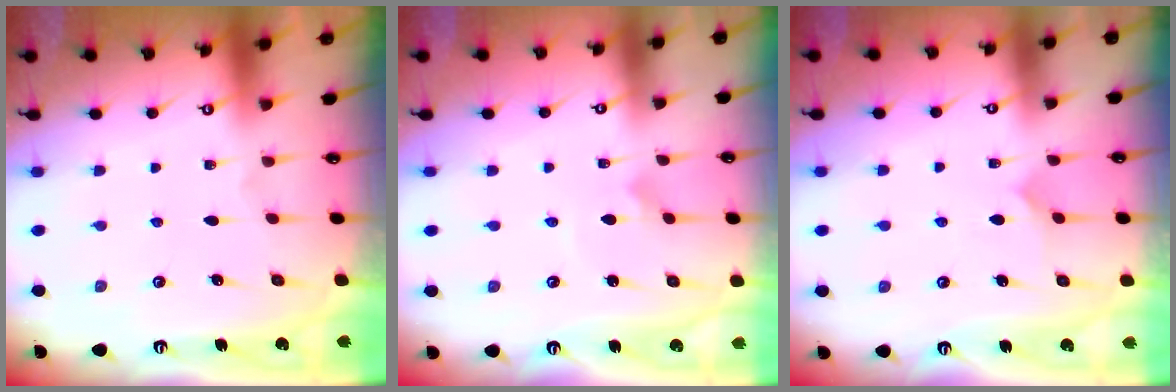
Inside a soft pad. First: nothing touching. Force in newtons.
{"total": 2.2, "press": 2.2, "slide": 0.2}
{"total": 6.2, "press": 6.1, "slide": 0.6}